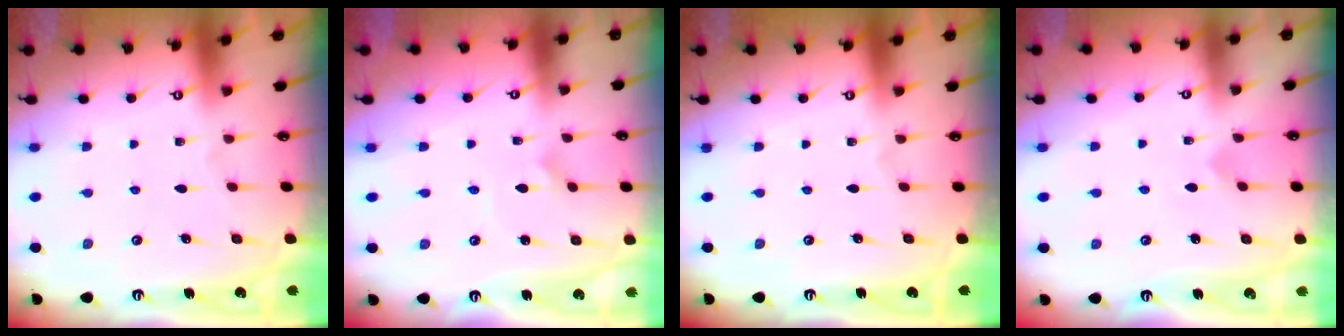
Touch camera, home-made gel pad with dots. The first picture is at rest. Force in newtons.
{"total": 2.2, "press": 2.2, "slide": 0.1}
{"total": 0.0}
{"total": 2.2, "press": 2.2, "slide": 0.2}